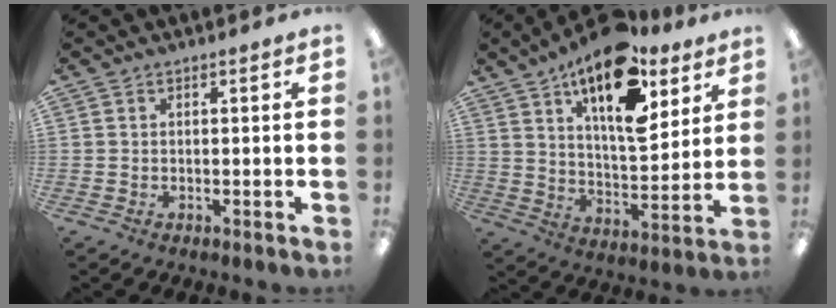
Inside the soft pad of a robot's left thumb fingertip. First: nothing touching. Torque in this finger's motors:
{"motor_torque": [0.33, 0.96, 1.70, -1.07, 0.27]}